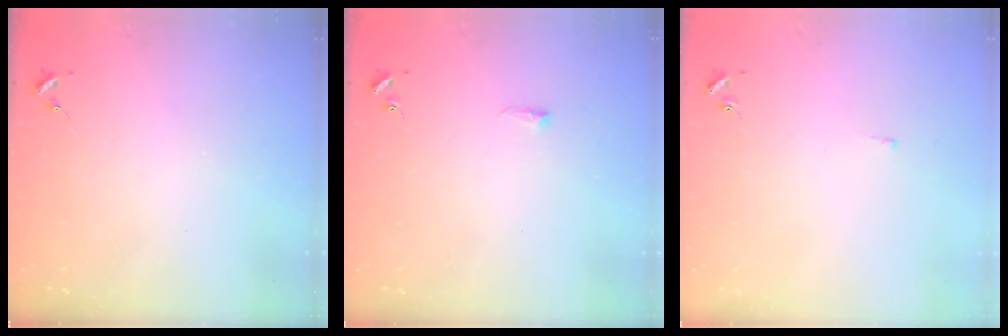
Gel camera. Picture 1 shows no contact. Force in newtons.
{"total": 5.6, "press": 5.6, "slide": 0.9}
{"total": 2.0, "press": 1.9, "slide": 0.4}